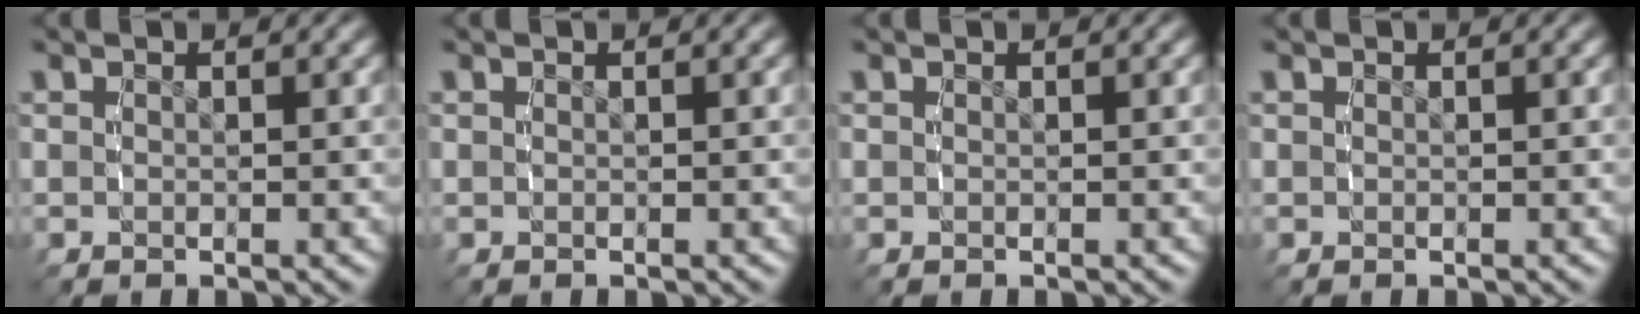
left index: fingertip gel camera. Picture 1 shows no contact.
{"total": 0.0}
{"total": 0.0}
{"total": 0.0}